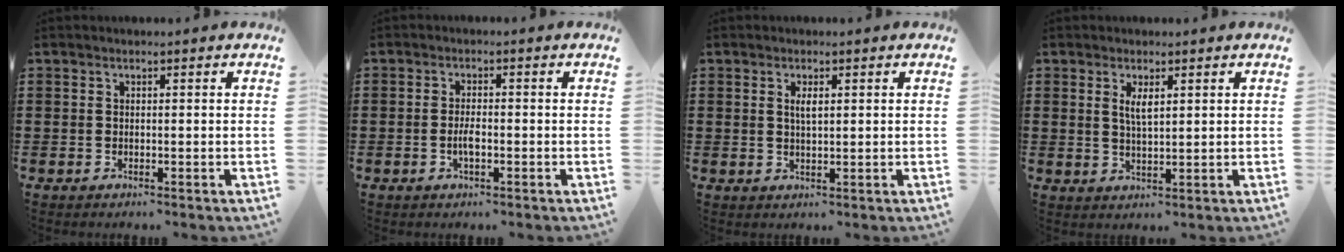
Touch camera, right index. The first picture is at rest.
{"total": 2.6, "force": [-0.8, 0.9, 2.4], "torque": [-0.052, -0.001, -0.016]}
{"total": 2.0, "force": [0.5, 0.6, 1.8], "torque": [-0.036, 0.004, 0.008]}
{"total": 2.8, "force": [1.1, 0.8, 2.5], "torque": [-0.051, 0.004, 0.018]}